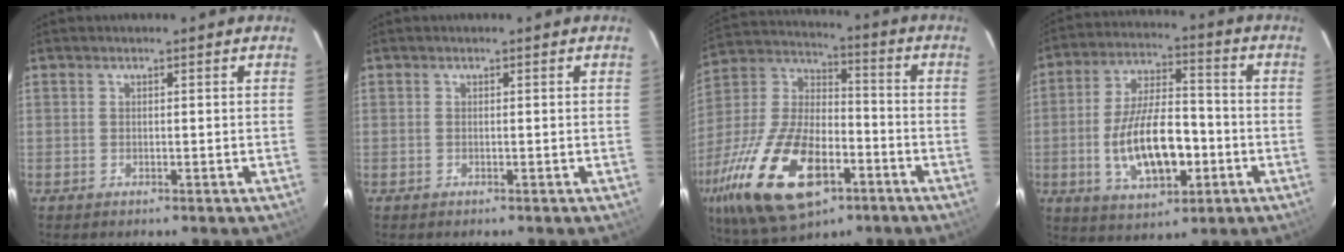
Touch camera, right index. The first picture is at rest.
{"total": 0.0}
{"total": 25.3, "force": [-11.5, 12.4, 18.8], "torque": [-0.401, -0.028, -0.192]}
{"total": 15.2, "force": [-3.9, 6.9, 13.0], "torque": [-0.253, 0.004, -0.054]}